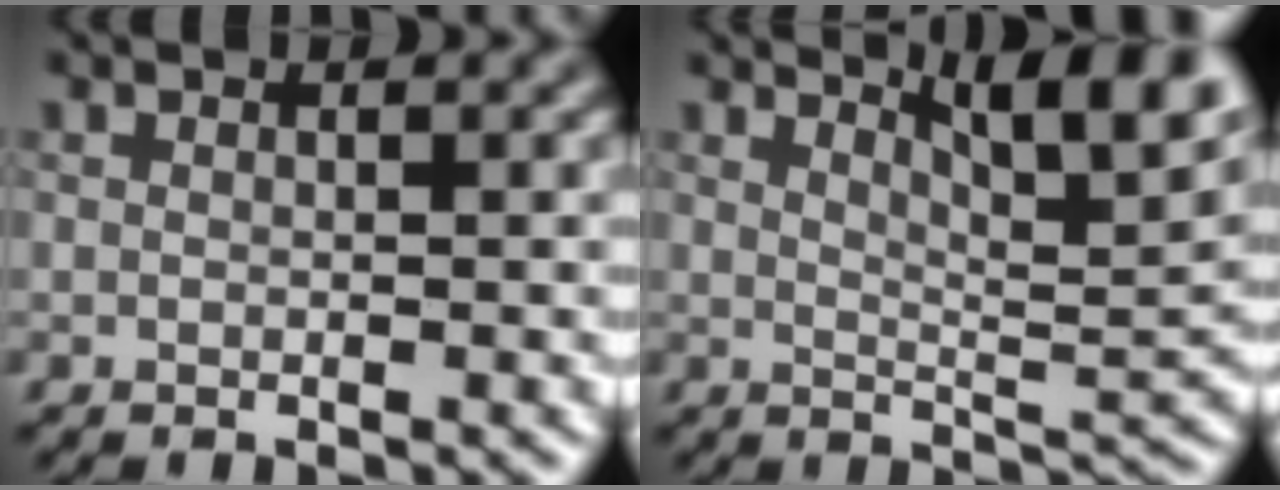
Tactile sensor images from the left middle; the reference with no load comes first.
{"total": 8.2, "force": [5.2, 2.0, 5.9], "torque": [-0.067, 0.010, 0.071]}